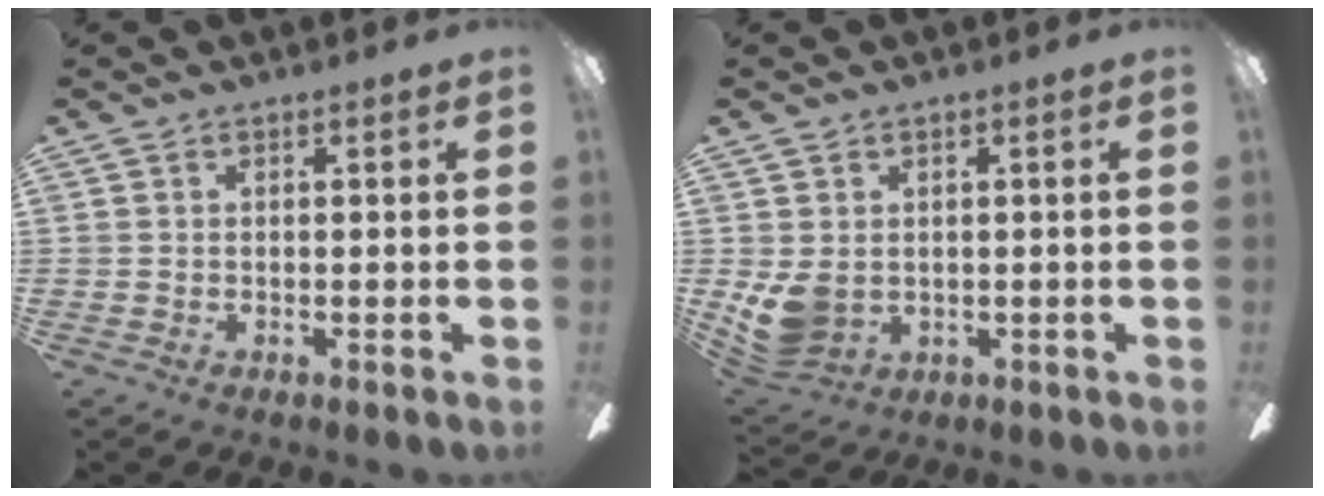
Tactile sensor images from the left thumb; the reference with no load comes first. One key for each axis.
{"total": 6.9, "fx": 0.8, "fy": 5.4, "fz": 4.2, "tx": -0.094, "ty": -0.006, "tz": 0.018}